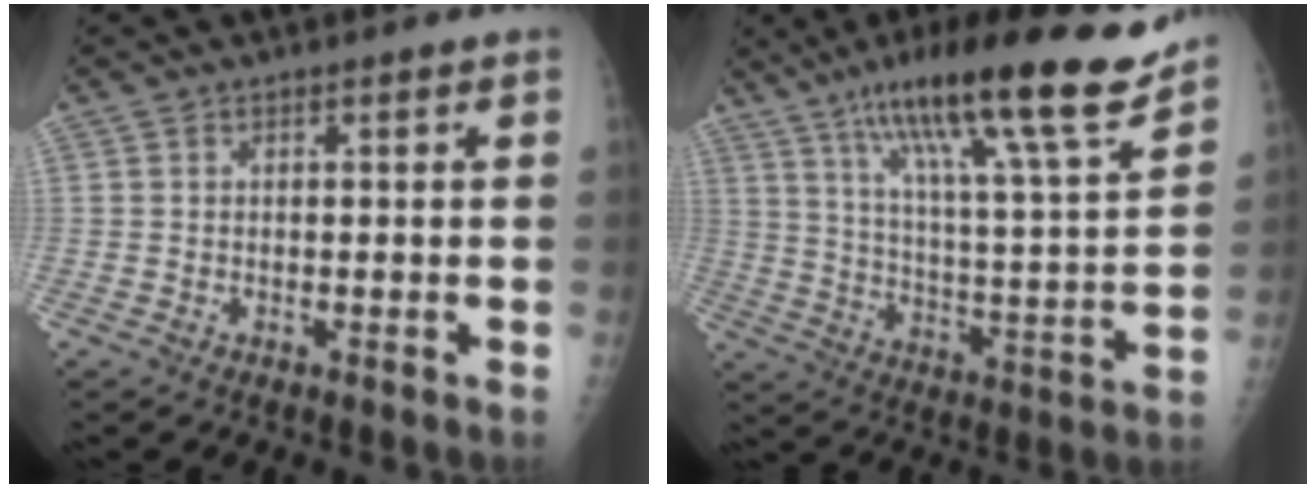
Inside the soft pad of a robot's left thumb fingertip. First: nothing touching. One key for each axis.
{"total": 23.5, "fx": 16.6, "fy": 3.0, "fz": 16.4, "tx": -0.244, "ty": -0.062, "tz": 0.270}